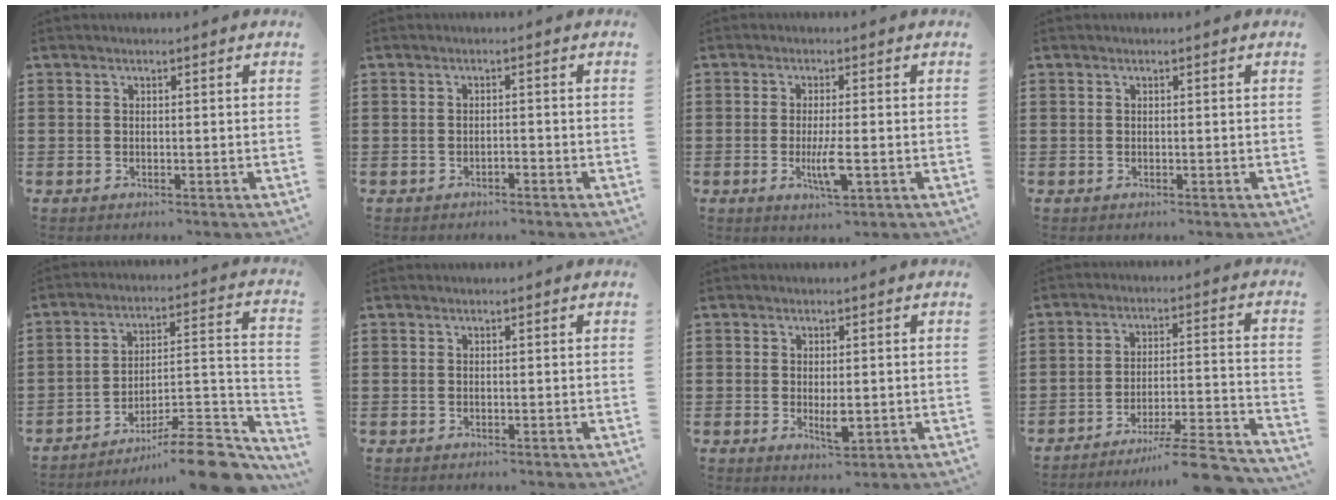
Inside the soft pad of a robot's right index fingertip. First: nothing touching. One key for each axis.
{"total": 1.2, "fx": -1.1, "fy": 0.0, "fz": 0.4, "tx": -0.012, "ty": -0.004, "tz": -0.022}
{"total": 5.2, "fx": -1.5, "fy": 0.9, "fz": 4.9, "tx": -0.110, "ty": -0.018, "tz": -0.031}
{"total": 0.0}
{"total": 10.9, "fx": -9.0, "fy": 1.6, "fz": 5.9, "tx": -0.073, "ty": 0.018, "tz": -0.172}
{"total": 0.0}
{"total": 3.2, "fx": -0.3, "fy": 1.2, "fz": 3.0, "tx": -0.045, "ty": -0.003, "tz": -0.006}
{"total": 8.1, "fx": -7.4, "fy": 0.2, "fz": 3.4, "tx": -0.046, "ty": 0.005, "tz": -0.141}